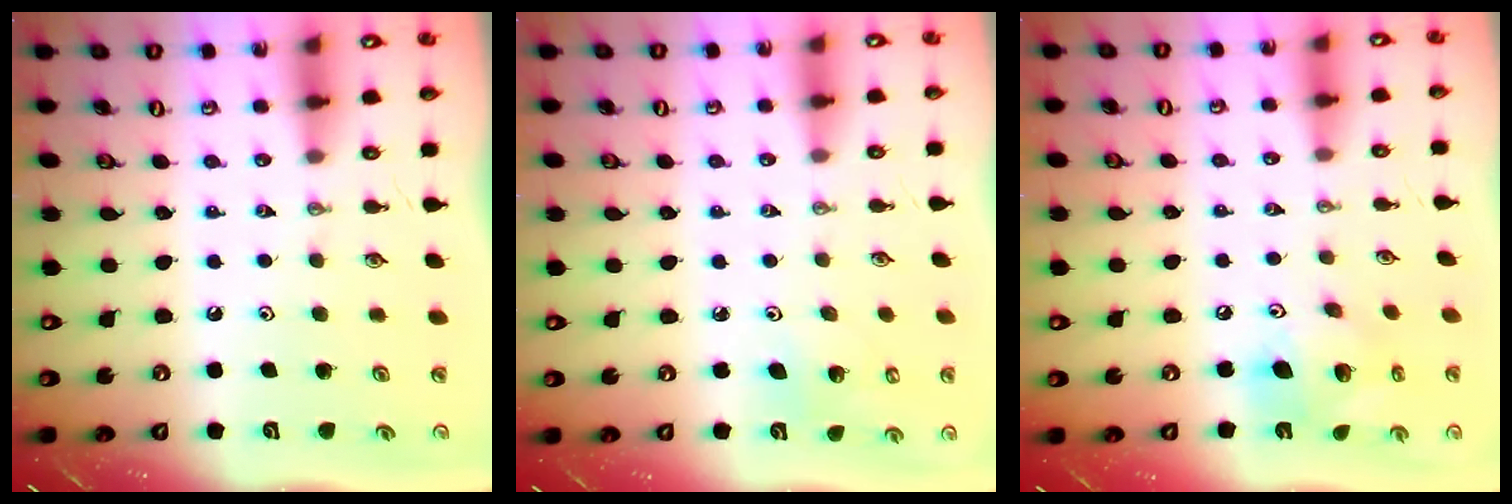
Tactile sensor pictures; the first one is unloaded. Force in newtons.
{"total": 5.6, "press": 5.6, "slide": 0.9}
{"total": 14.2, "press": 13.9, "slide": 2.7}